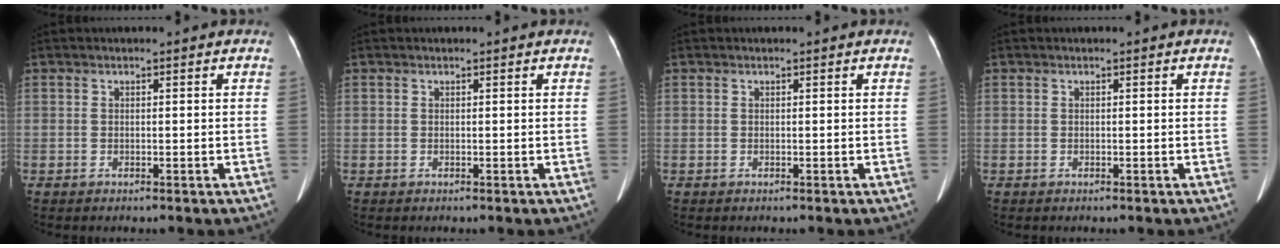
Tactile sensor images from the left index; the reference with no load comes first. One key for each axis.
{"total": 0.0}
{"total": 0.0}
{"total": 0.0}